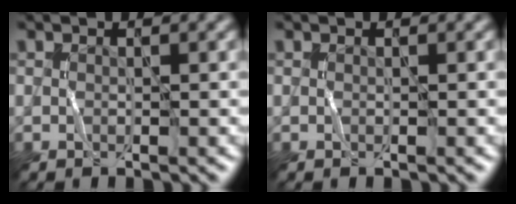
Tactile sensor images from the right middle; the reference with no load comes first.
{"total": 0.0}